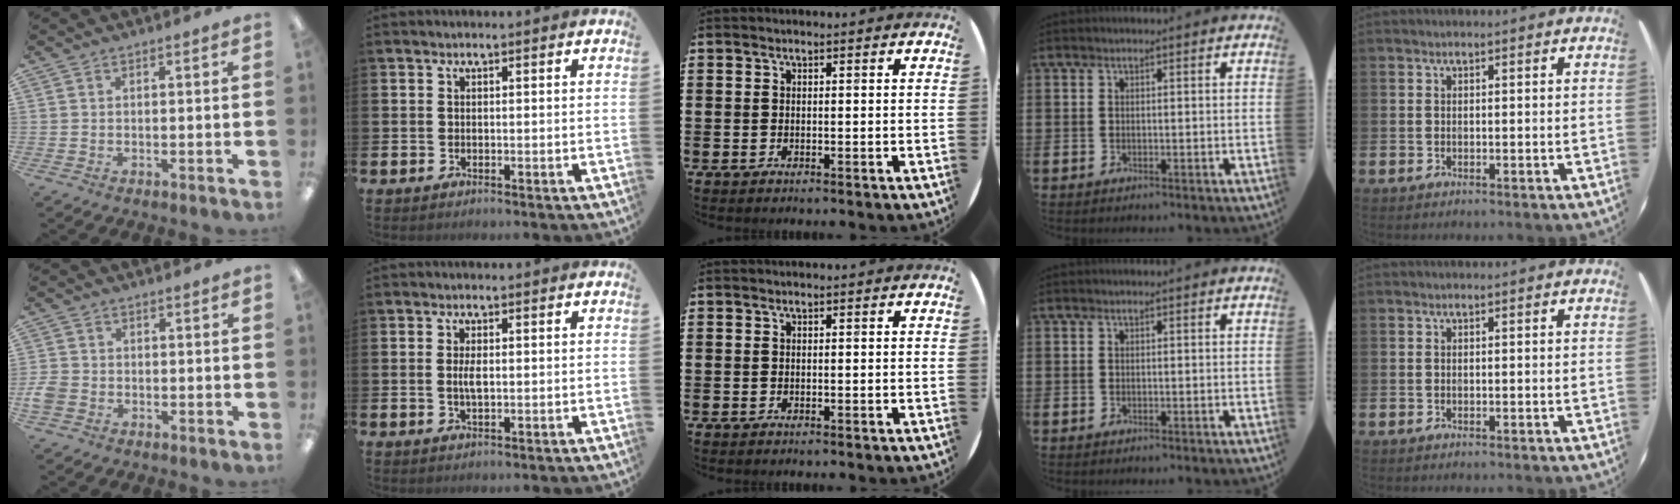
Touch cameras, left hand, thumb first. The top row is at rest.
{"thumb": {"total": 3.4, "force": [-1.1, 2.7, 1.7], "torque": [-0.032, 0.006, -0.020]}, "index": {"total": 2.3, "force": [0.2, 0.8, 2.1], "torque": [-0.037, 0.000, 0.001]}}